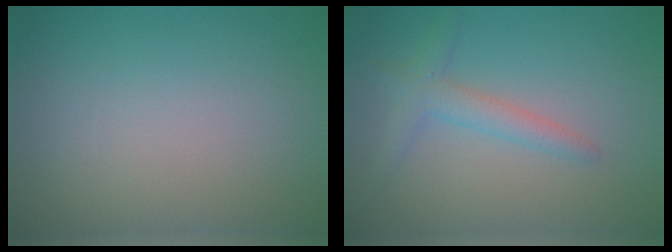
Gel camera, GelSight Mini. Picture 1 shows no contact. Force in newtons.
{"total": 2.4, "press": 2.4, "slide": 0.1}